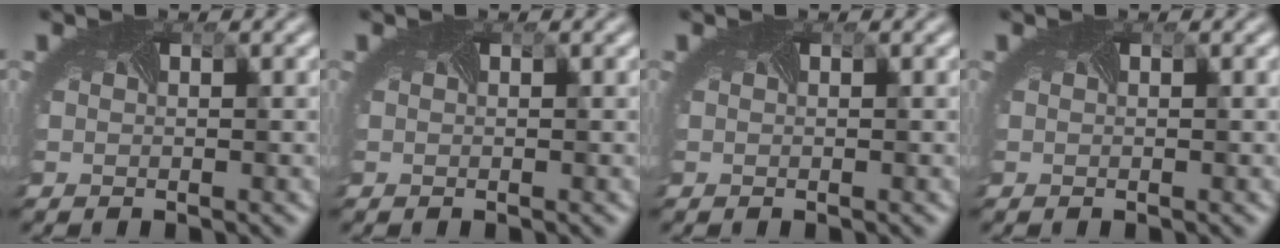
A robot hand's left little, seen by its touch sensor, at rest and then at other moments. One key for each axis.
{"total": 0.0}
{"total": 0.0}
{"total": 0.0}